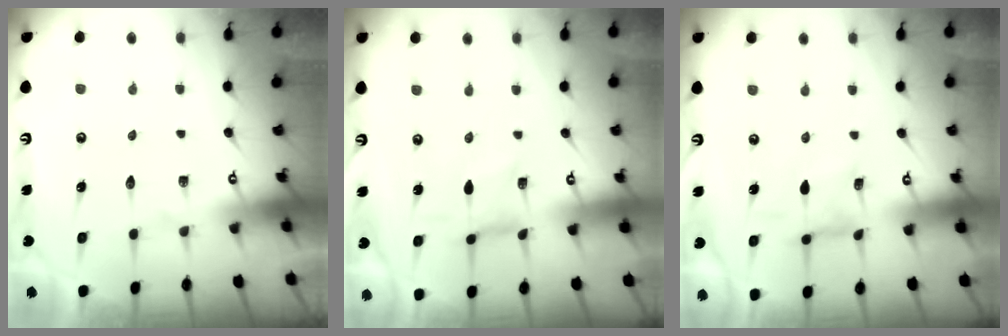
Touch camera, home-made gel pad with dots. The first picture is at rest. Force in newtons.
{"total": 0.0}
{"total": 1.2, "press": 1.2, "slide": 0.2}